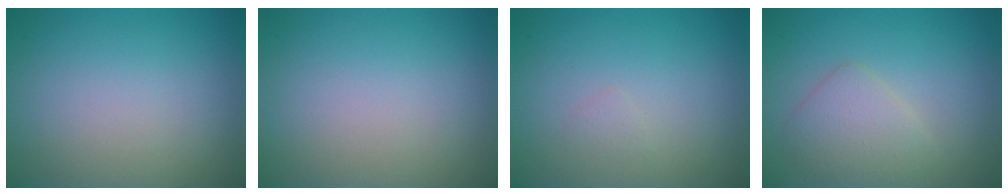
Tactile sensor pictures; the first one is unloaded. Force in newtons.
{"total": 0.0}
{"total": 0.5, "press": 0.5, "slide": 0.0}
{"total": 2.9, "press": 2.9, "slide": 0.2}